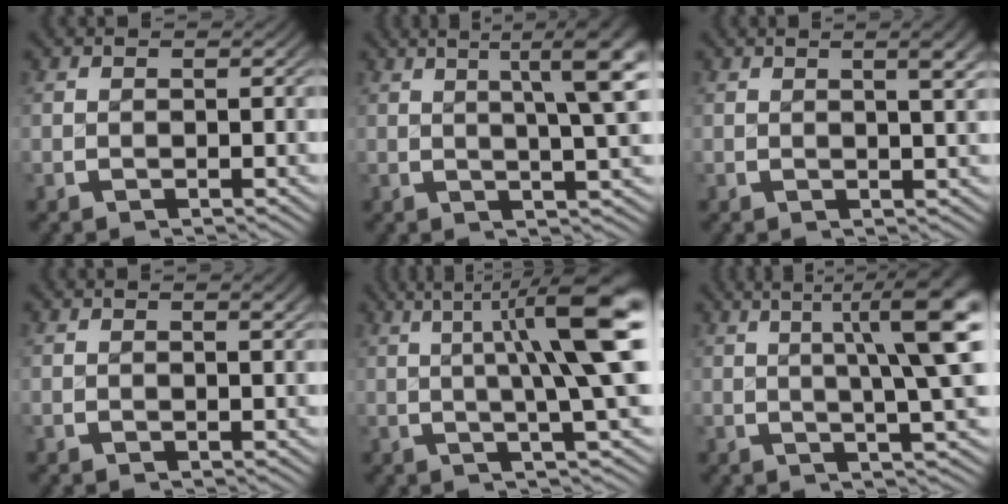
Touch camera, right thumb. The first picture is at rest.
{"total": 9.3, "force": [3.5, 3.8, 7.8], "torque": [-0.089, 0.015, 0.040]}
{"total": 3.4, "force": [1.2, 1.0, 3.0], "torque": [-0.033, 0.004, 0.015]}
{"total": 0.9, "force": [0.4, 0.2, 0.8], "torque": [-0.008, -0.001, 0.005]}
{"total": 10.0, "force": [2.1, 3.5, 9.1], "torque": [-0.120, 0.002, 0.022]}
{"total": 10.1, "force": [3.1, 3.9, 8.8], "torque": [-0.106, 0.003, 0.034]}